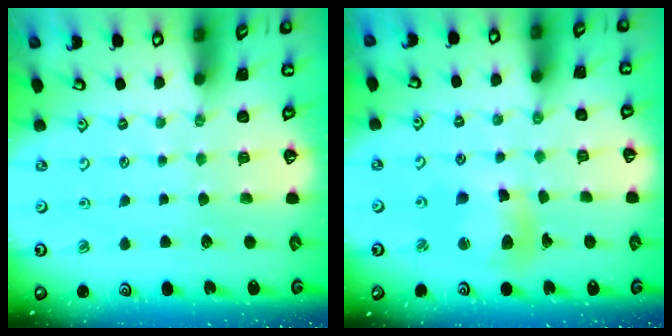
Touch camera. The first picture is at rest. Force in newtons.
{"total": 11.0, "press": 10.8, "slide": 1.9}